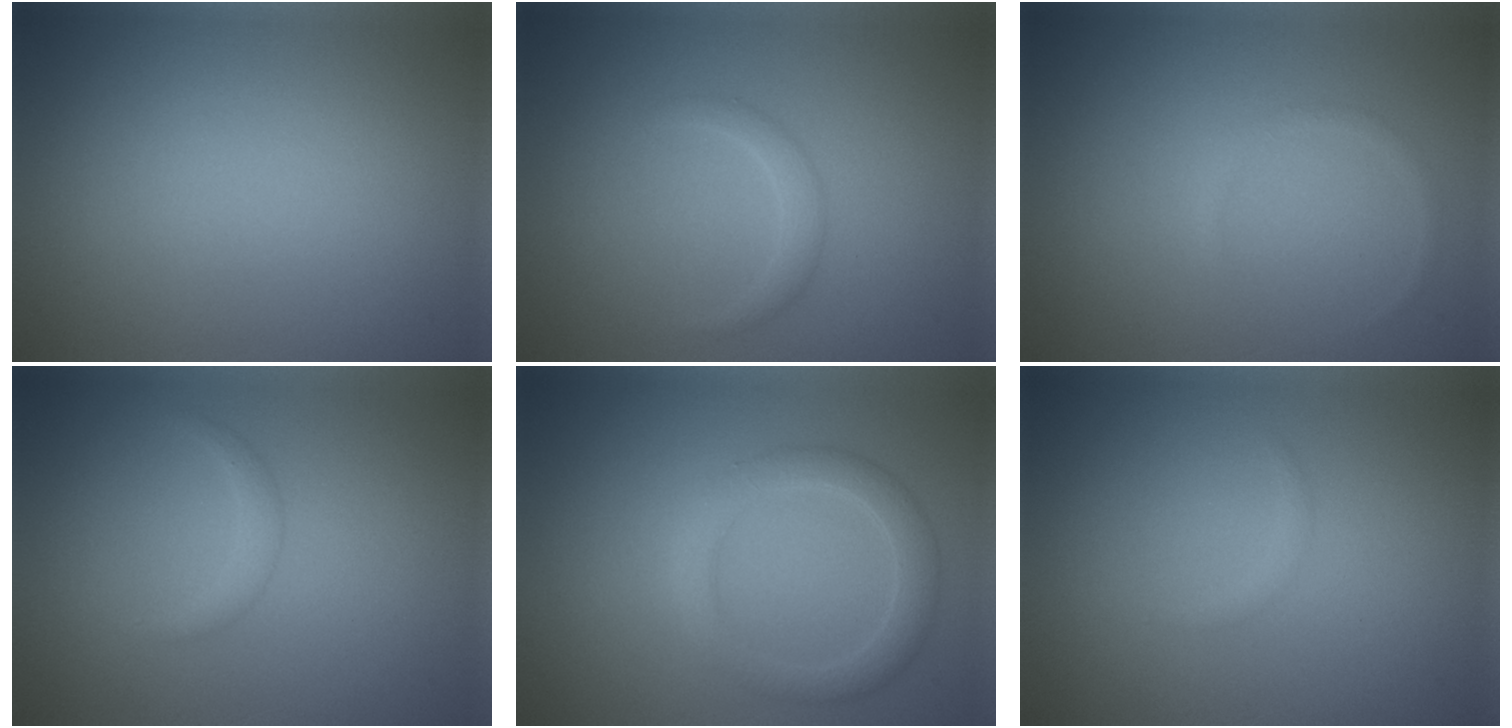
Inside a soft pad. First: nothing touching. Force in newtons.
{"total": 1.2, "press": 1.2, "slide": 0.0}
{"total": 0.6, "press": 0.6, "slide": 0.1}
{"total": 1.0, "press": 1.0, "slide": 0.1}
{"total": 3.1, "press": 3.1, "slide": 0.2}
{"total": 0.5, "press": 0.5, "slide": 0.1}